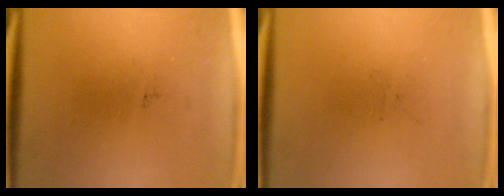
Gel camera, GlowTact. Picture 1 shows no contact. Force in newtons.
{"total": 0.0}